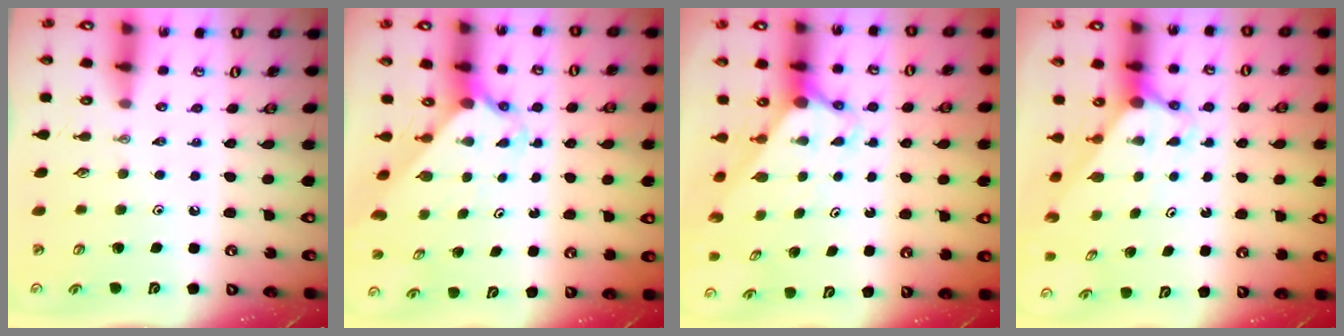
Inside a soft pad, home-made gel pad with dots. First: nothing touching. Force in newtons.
{"total": 2.1, "press": 2.1, "slide": 0.2}
{"total": 2.8, "press": 2.8, "slide": 0.2}
{"total": 2.6, "press": 2.6, "slide": 0.0}